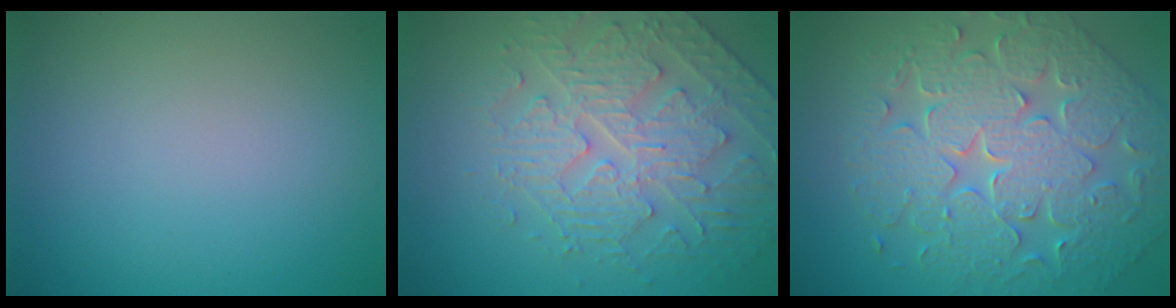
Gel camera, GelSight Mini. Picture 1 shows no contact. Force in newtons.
{"total": 4.3, "press": 4.2, "slide": 0.9}
{"total": 8.1, "press": 6.8, "slide": 4.4}